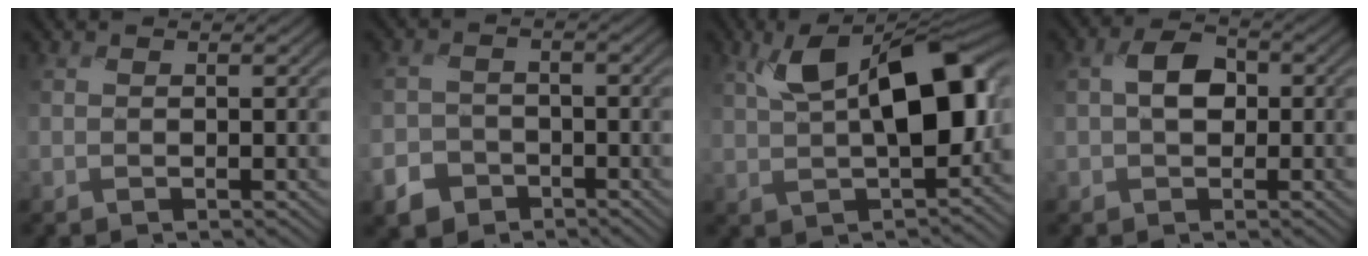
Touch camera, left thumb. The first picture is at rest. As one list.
[{"total": 6.1, "force": [-4.1, 4.4, 0.8], "torque": [-0.023, -0.018, -0.083]}, {"total": 13.5, "force": [2.9, 6.5, 11.5], "torque": [-0.197, 0.005, 0.051]}, {"total": 4.9, "force": [0.0, 3.5, 3.4], "torque": [-0.070, 0.010, -0.008]}]